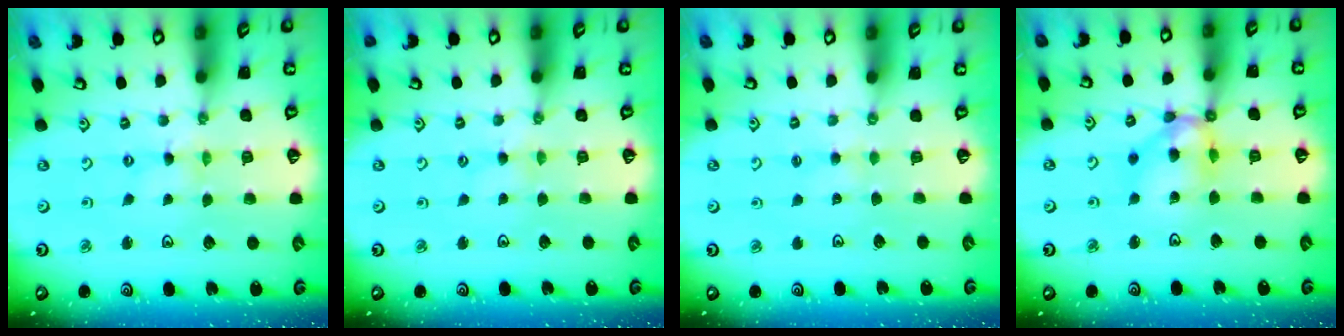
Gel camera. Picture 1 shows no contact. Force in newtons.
{"total": 1.3, "press": 1.2, "slide": 0.3}
{"total": 1.7, "press": 1.7, "slide": 0.4}
{"total": 12.8, "press": 12.7, "slide": 1.5}